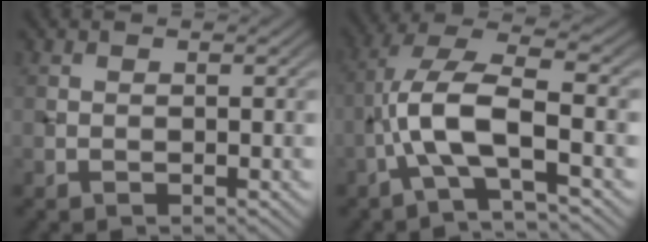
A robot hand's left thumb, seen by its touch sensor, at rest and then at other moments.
{"total": 9.1, "force": [-2.6, 2.8, 8.3], "torque": [-0.175, 0.015, -0.058]}